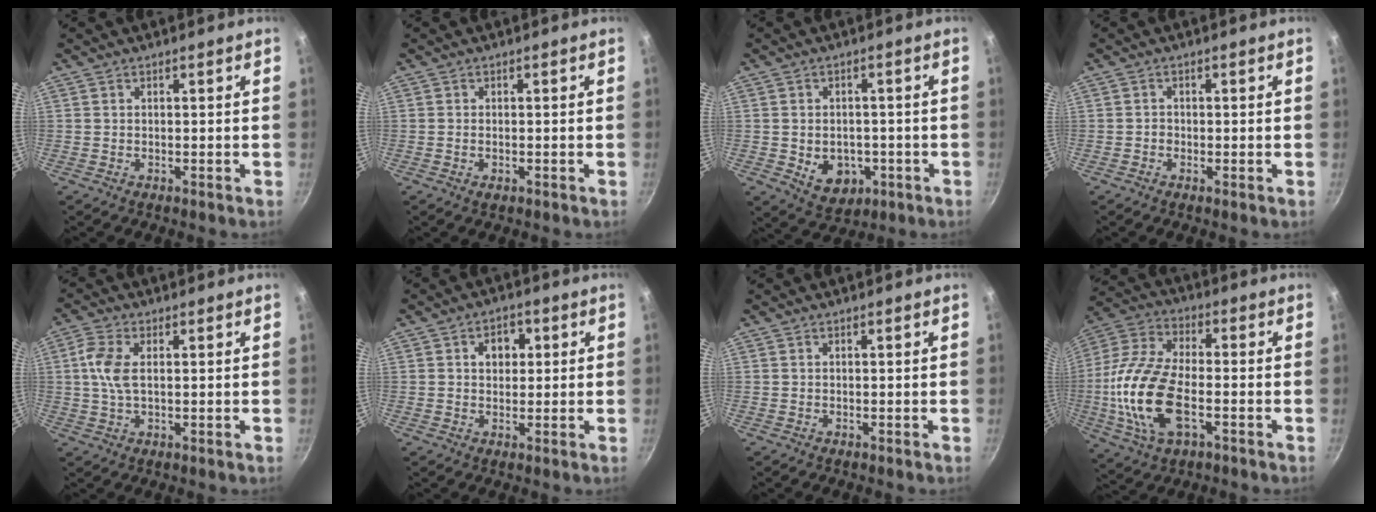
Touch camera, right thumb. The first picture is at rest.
{"total": 1.2, "force": [-0.4, 0.7, 0.9], "torque": [-0.018, 0.005, -0.005]}
{"total": 7.5, "force": [-1.9, 5.7, 4.4], "torque": [-0.042, 0.008, -0.014]}
{"total": 1.2, "force": [-0.4, 0.8, 0.7], "torque": [-0.006, 0.001, -0.012]}
{"total": 6.2, "force": [1.0, 3.1, 5.3], "torque": [-0.129, 0.007, 0.017]}
{"total": 4.7, "force": [1.1, 3.6, 2.9], "torque": [-0.018, 0.003, 0.013]}
{"total": 0.0}
{"total": 18.7, "force": [-3.9, 9.5, 15.7], "torque": [-0.340, 0.019, -0.070]}